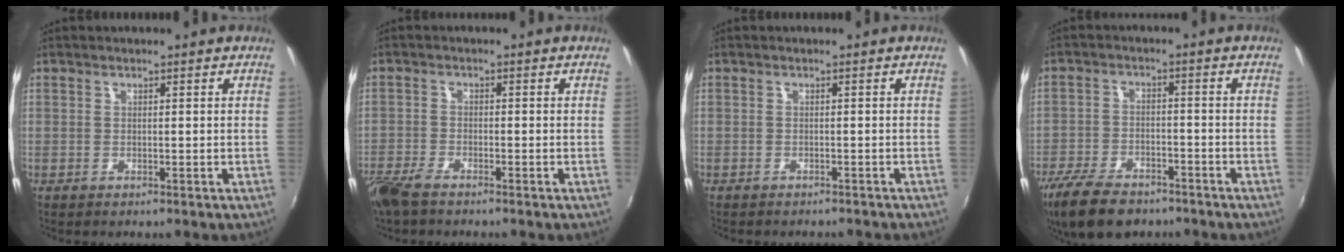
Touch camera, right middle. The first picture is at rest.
{"total": 5.5, "force": [-4.4, 1.5, 2.9], "torque": [-0.081, -0.016, -0.090]}
{"total": 3.2, "force": [-2.9, 0.9, 0.9], "torque": [-0.022, -0.011, -0.039]}
{"total": 12.7, "force": [-9.5, 5.4, 6.4], "torque": [-0.155, -0.026, -0.167]}